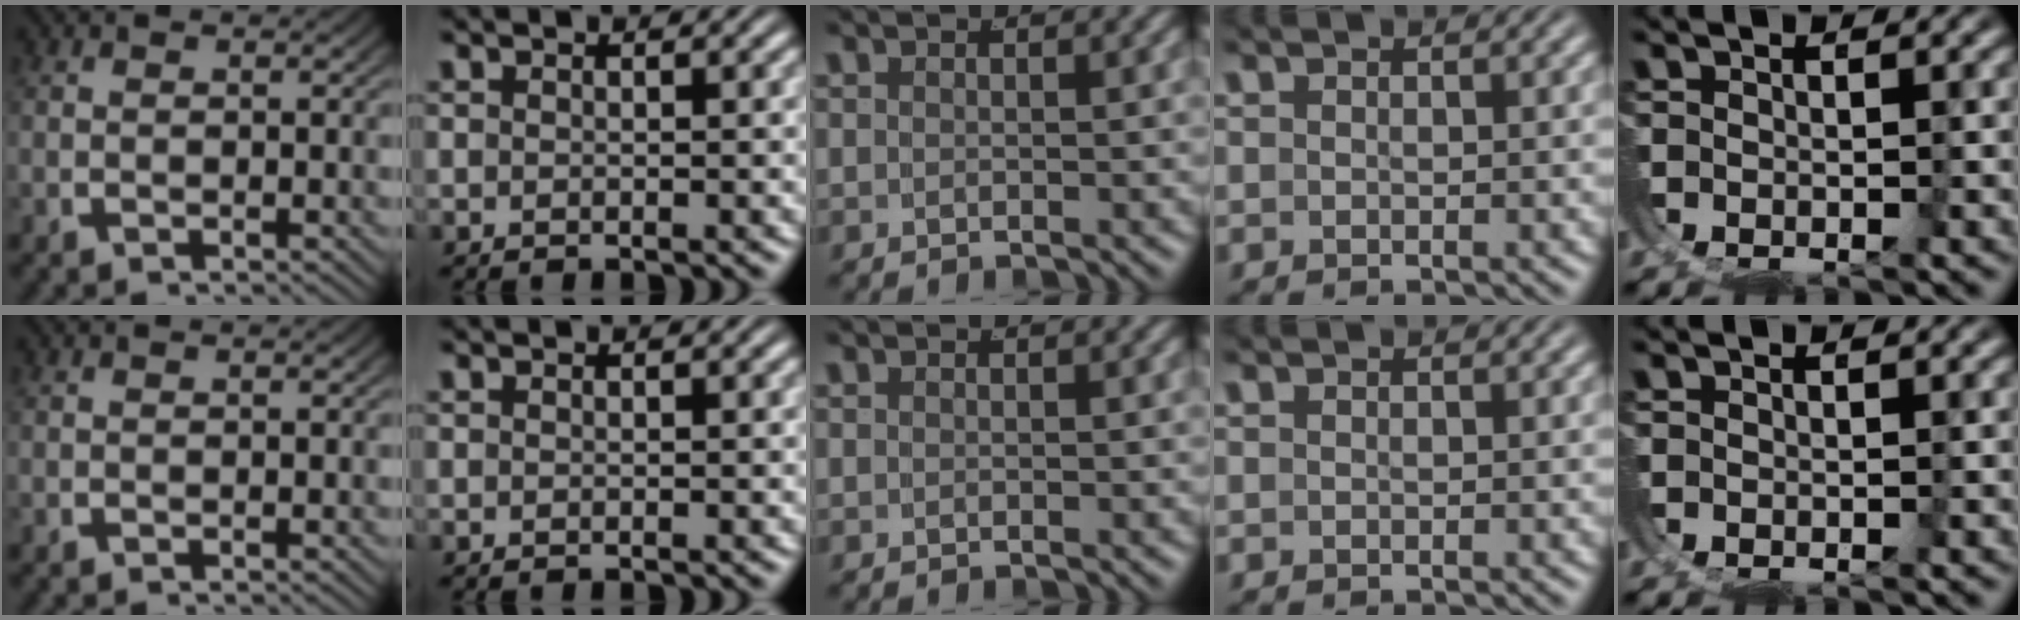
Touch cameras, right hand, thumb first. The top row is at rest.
{}